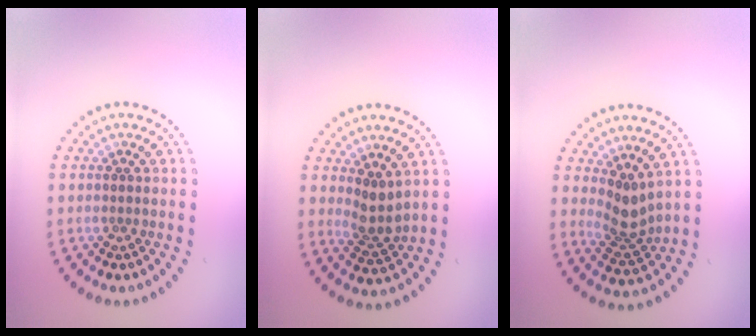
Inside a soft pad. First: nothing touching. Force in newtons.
{"total": 2.4, "press": 1.9, "slide": 1.5}
{"total": 2.9, "press": 2.1, "slide": 2.0}